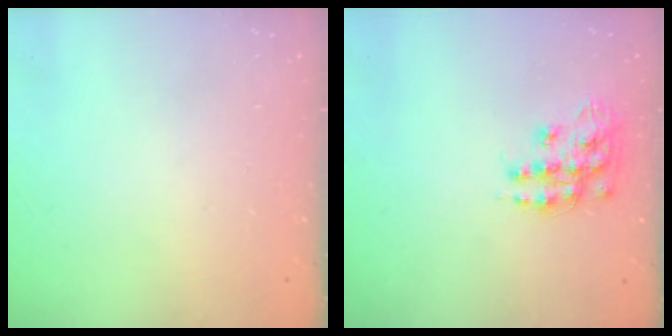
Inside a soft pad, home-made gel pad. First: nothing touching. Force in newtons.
{"total": 13.7, "press": 13.7, "slide": 0.9}